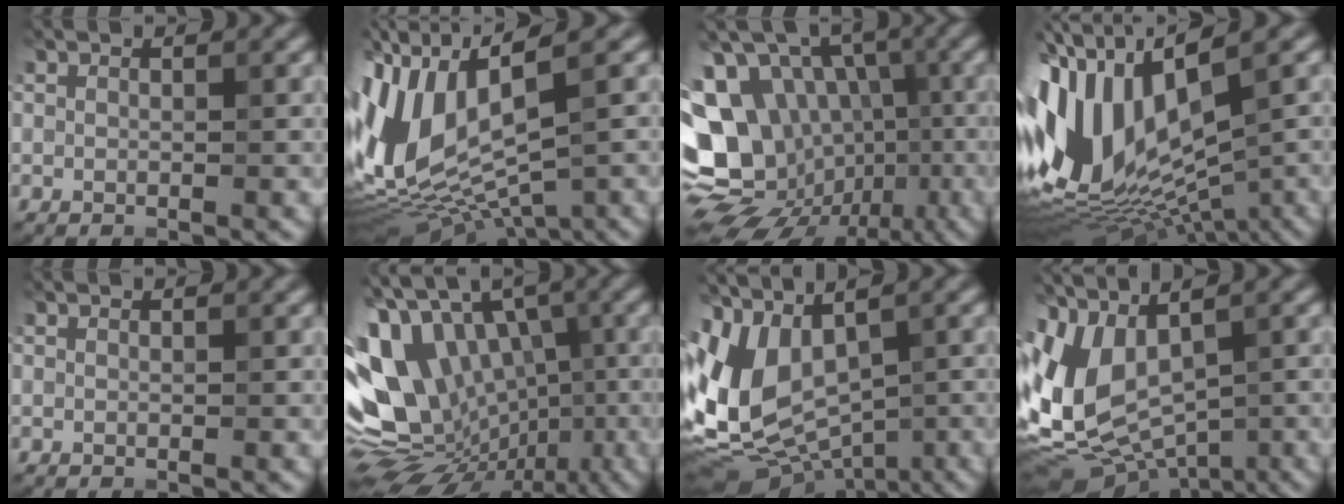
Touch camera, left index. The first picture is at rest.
{"total": 13.6, "force": [0.6, 6.1, 12.2], "torque": [-0.270, 0.000, 0.032]}
{"total": 16.3, "force": [-2.0, 13.3, 9.2], "torque": [-0.187, 0.002, -0.030]}
{"total": 15.0, "force": [-0.5, 6.7, 13.4], "torque": [-0.280, 0.010, 0.007]}
{"total": 0.0}
{"total": 17.0, "force": [-1.7, 11.9, 12.1], "torque": [-0.211, 0.007, -0.011]}
{"total": 9.9, "force": [-0.3, 6.4, 7.6], "torque": [-0.144, -0.019, 0.004]}
{"total": 9.0, "force": [-0.1, 5.7, 6.9], "torque": [-0.133, -0.019, 0.011]}